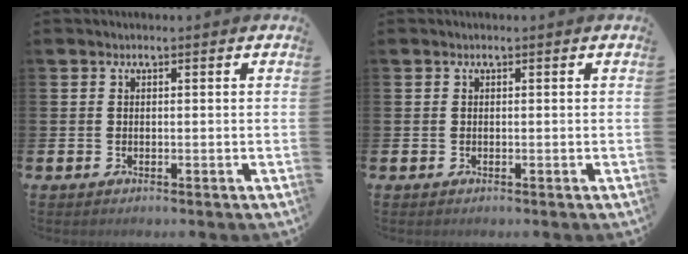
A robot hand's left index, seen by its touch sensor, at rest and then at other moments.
{"total": 0.0}